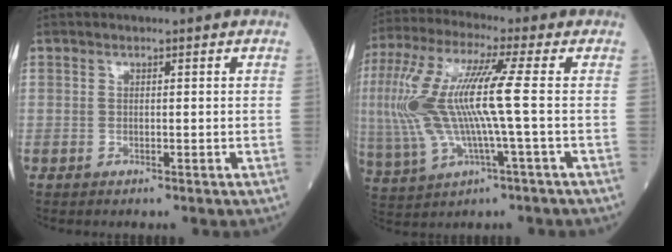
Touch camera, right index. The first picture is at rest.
{"total": 16.6, "force": [0.4, 2.0, 16.4], "torque": [-0.373, 0.017, 0.007]}